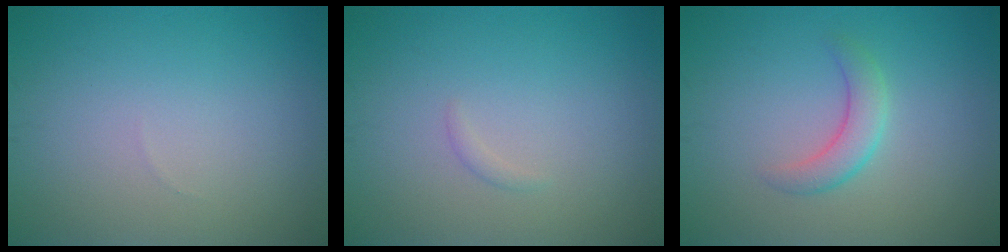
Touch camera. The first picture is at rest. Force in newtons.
{"total": 0.5, "press": 0.5, "slide": 0.0}
{"total": 2.4, "press": 2.4, "slide": 0.1}